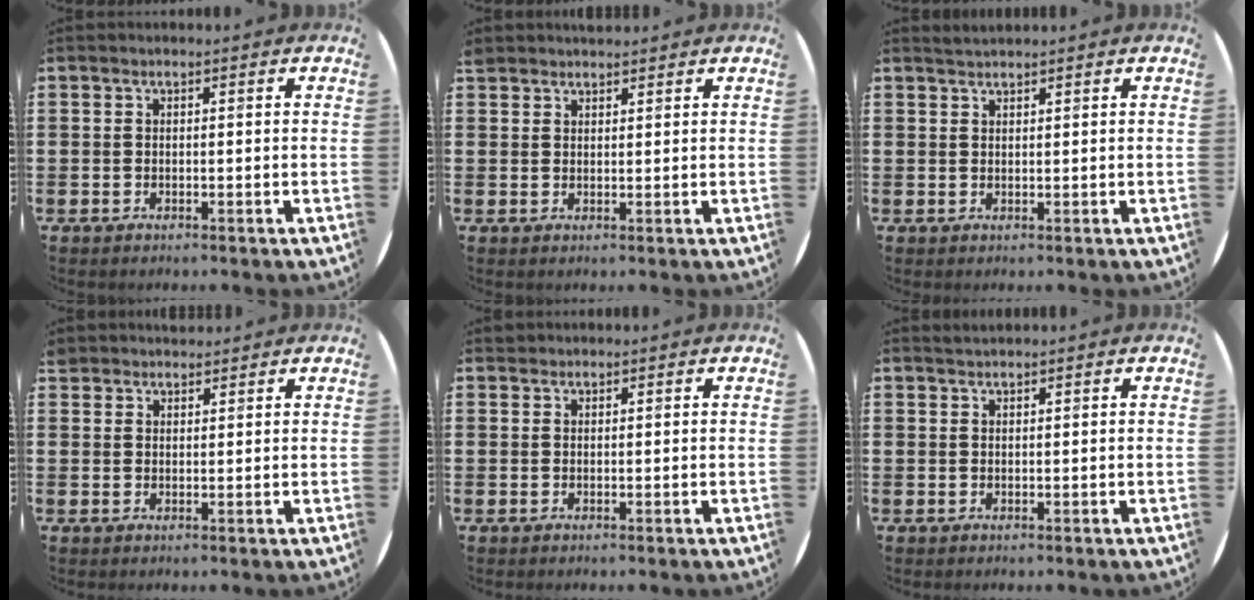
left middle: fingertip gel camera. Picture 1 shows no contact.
{"total": 1.7, "force": [1.6, 0.4, -0.2], "torque": [0.000, 0.002, 0.033]}
{"total": 1.1, "force": [1.1, -0.1, 0.1], "torque": [-0.003, -0.001, 0.022]}
{"total": 2.1, "force": [2.1, 0.6, -0.3], "torque": [0.008, -0.004, 0.039]}
{"total": 0.5, "force": [0.5, 0.1, -0.1], "torque": [0.002, 0.003, 0.010]}
{"total": 0.7, "force": [0.7, -0.1, 0.0], "torque": [-0.001, -0.001, 0.015]}